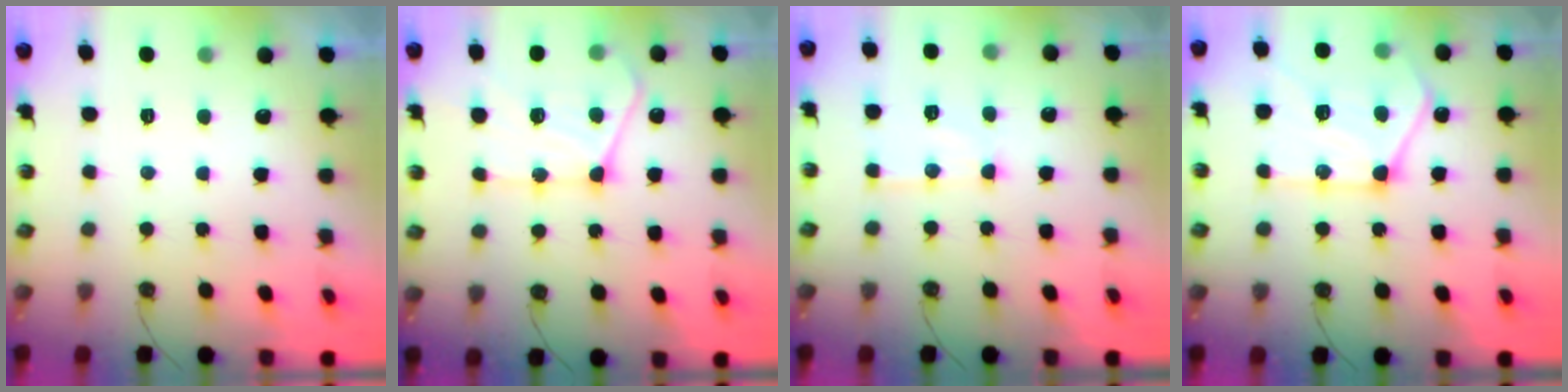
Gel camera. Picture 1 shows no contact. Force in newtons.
{"total": 17.8, "press": 17.7, "slide": 1.7}
{"total": 10.7, "press": 10.6, "slide": 0.9}
{"total": 18.0, "press": 18.0, "slide": 1.3}